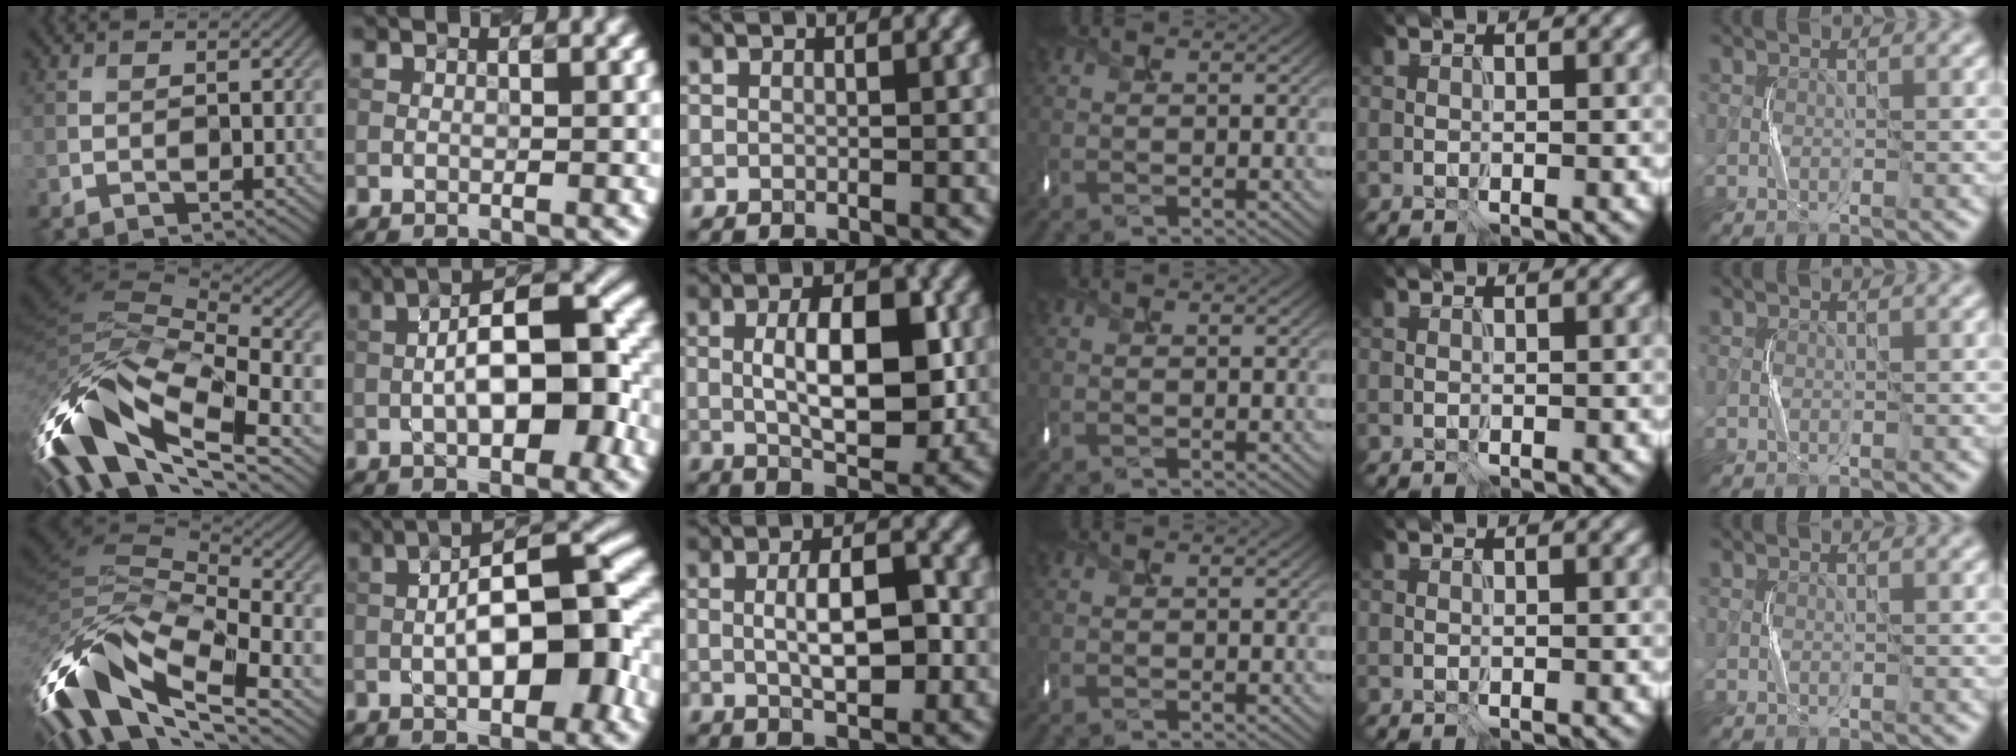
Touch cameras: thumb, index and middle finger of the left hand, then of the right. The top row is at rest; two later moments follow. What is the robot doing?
{"motion": "shake", "object": "box of matches"}